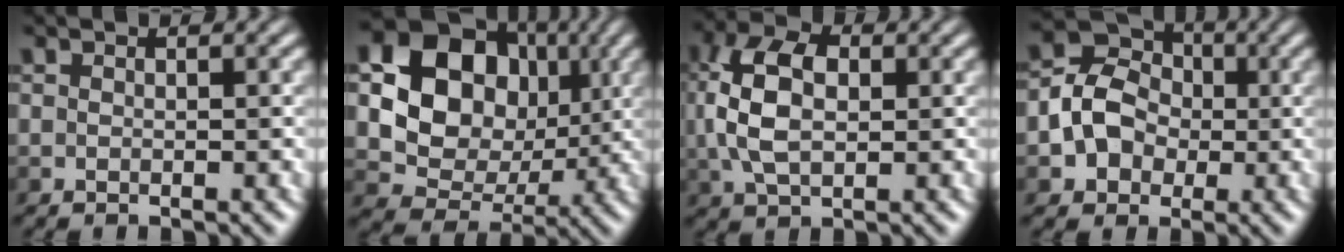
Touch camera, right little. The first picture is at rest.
{"total": 11.3, "force": [1.8, 9.2, 6.3], "torque": [-0.114, 0.005, 0.024]}
{"total": 7.3, "force": [0.1, 4.6, 5.6], "torque": [-0.130, 0.006, -0.001]}
{"total": 6.4, "force": [-1.1, 5.4, 3.2], "torque": [-0.062, 0.013, -0.032]}